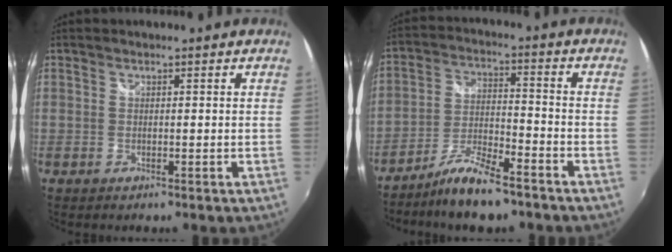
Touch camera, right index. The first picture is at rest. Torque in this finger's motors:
{"motor_torque": [0.62, -0.54, 0.31, 0.04]}